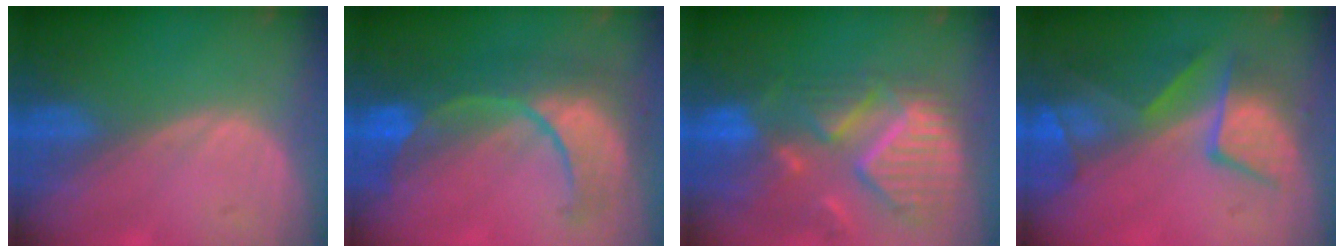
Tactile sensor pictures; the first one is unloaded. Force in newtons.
{"total": 9.6, "press": 9.6, "slide": 0.7}
{"total": 12.1, "press": 10.5, "slide": 6.0}
{"total": 9.8, "press": 8.5, "slide": 5.0}